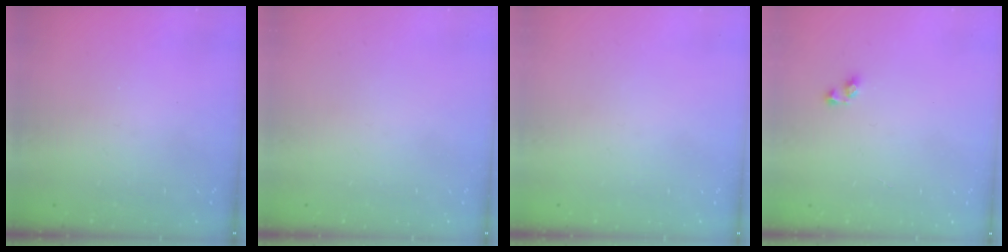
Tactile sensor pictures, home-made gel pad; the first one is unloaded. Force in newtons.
{"total": 0.0}
{"total": 0.0}
{"total": 2.9, "press": 2.9, "slide": 0.2}